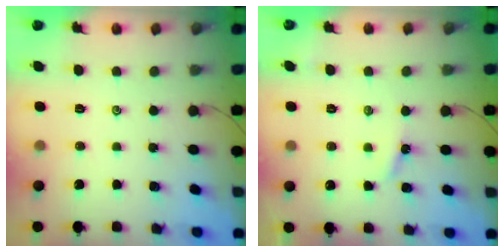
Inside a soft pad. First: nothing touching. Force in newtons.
{"total": 3.6, "press": 3.6, "slide": 0.2}